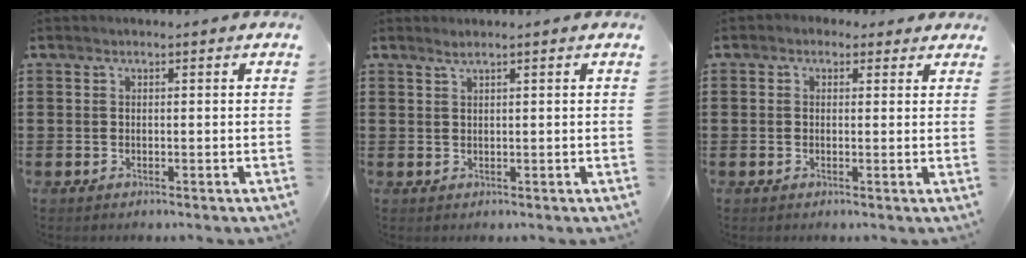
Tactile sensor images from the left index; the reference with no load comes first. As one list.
[{"total": 1.1, "force": [0.8, -0.2, 0.7], "torque": [-0.013, 0.001, 0.014]}, {"total": 1.6, "force": [0.8, 1.3, 0.5], "torque": [-0.014, 0.009, 0.013]}]